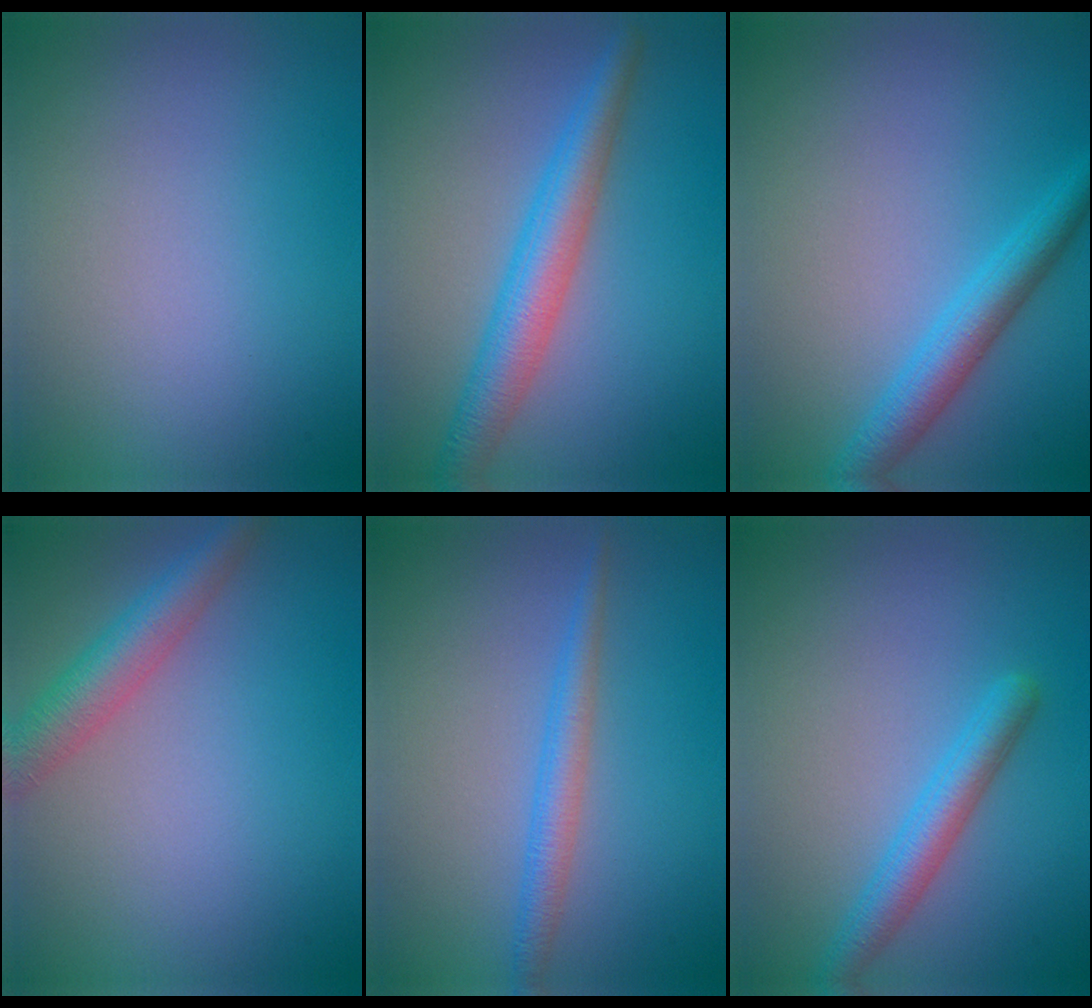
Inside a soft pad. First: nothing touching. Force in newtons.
{"total": 4.7, "press": 4.7, "slide": 0.1}
{"total": 3.6, "press": 3.6, "slide": 0.2}
{"total": 4.2, "press": 4.2, "slide": 0.1}
{"total": 2.3, "press": 2.3, "slide": 0.1}
{"total": 3.0, "press": 3.0, "slide": 0.1}